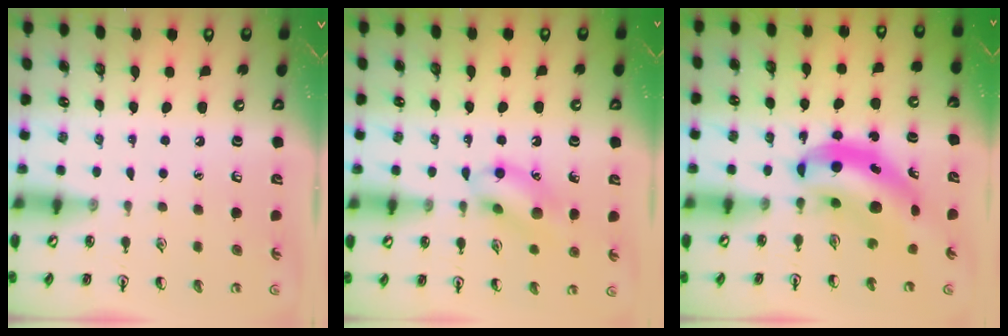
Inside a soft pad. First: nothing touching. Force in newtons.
{"total": 11.1, "press": 11.1, "slide": 0.9}
{"total": 7.9, "press": 7.5, "slide": 2.3}